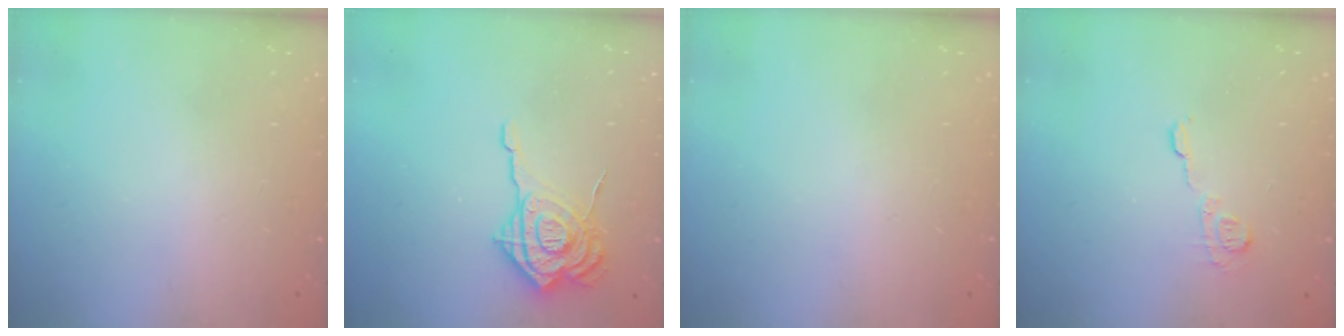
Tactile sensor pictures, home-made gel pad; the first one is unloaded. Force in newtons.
{"total": 16.2, "press": 16.1, "slide": 1.7}
{"total": 0.0}
{"total": 7.3, "press": 7.3, "slide": 0.1}